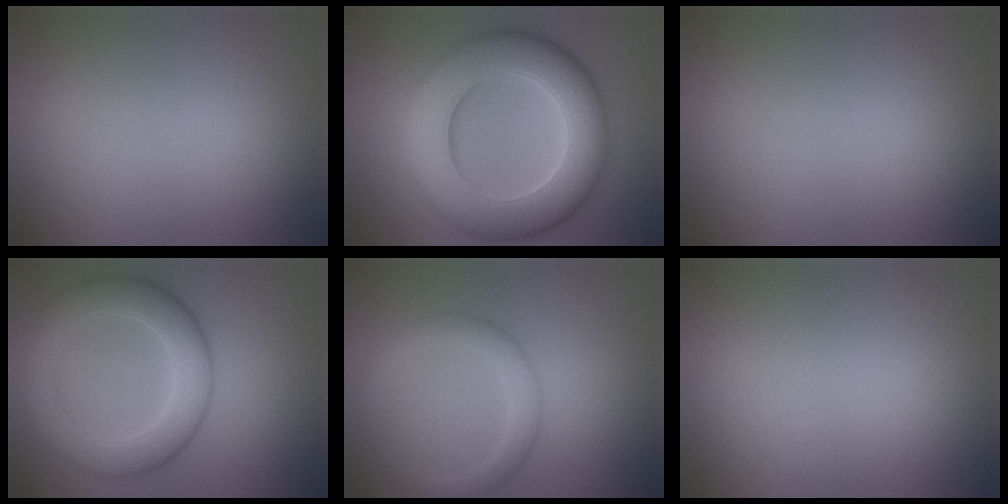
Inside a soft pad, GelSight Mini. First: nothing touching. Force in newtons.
{"total": 11.3, "press": 11.3, "slide": 0.3}
{"total": 0.0}
{"total": 6.5, "press": 6.5, "slide": 0.4}
{"total": 2.8, "press": 2.8, "slide": 0.1}
{"total": 0.0}